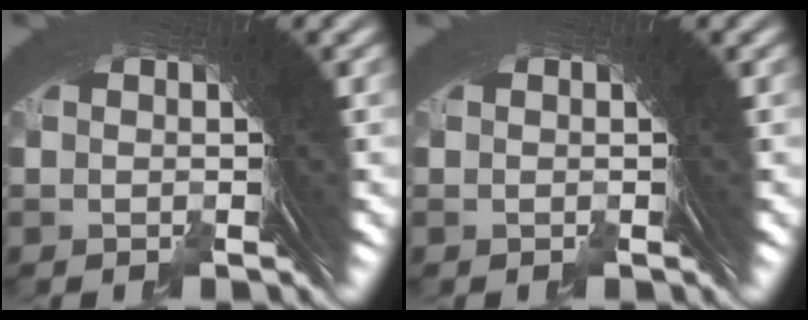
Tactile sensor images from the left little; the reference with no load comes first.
{"total": 0.0}